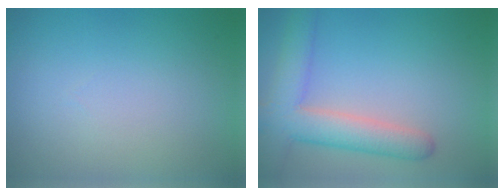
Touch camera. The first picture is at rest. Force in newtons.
{"total": 5.9, "press": 5.9, "slide": 0.3}